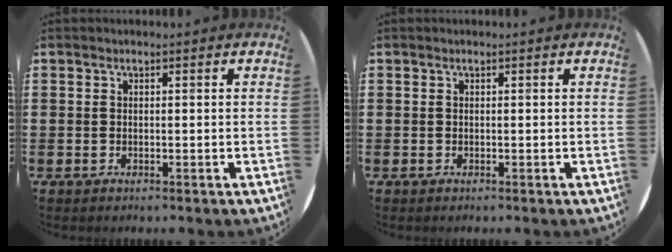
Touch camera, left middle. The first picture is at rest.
{"total": 0.0}